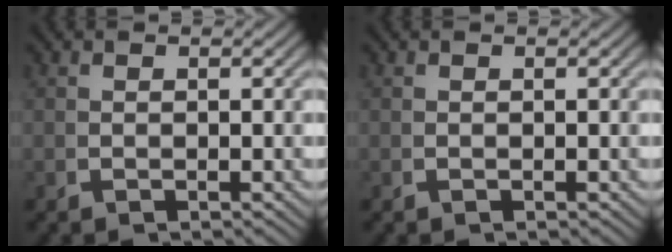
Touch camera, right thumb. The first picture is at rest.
{"total": 0.0}